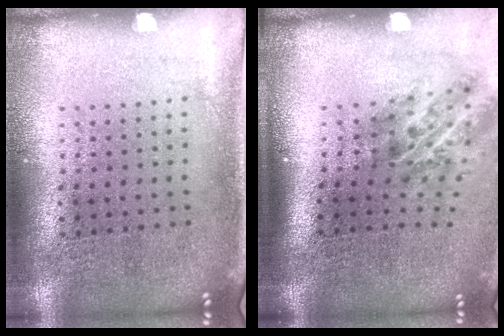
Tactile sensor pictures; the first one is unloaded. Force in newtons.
{"total": 2.1, "press": 1.3, "slide": 1.7}